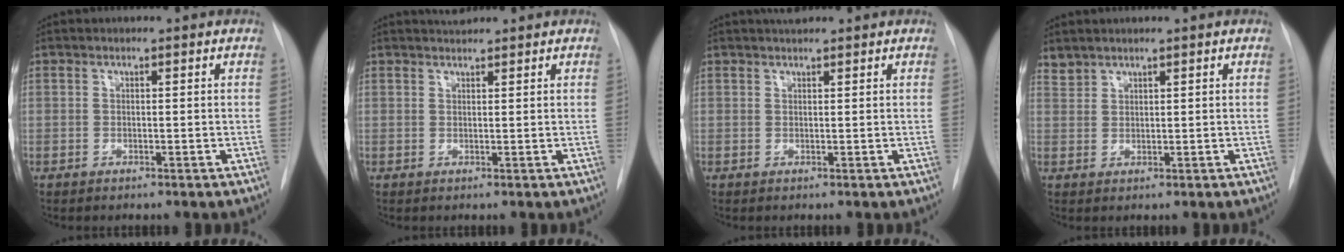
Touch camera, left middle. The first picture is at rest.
{"total": 1.5, "force": [1.5, 0.0, 0.1], "torque": [-0.005, 0.005, 0.029]}
{"total": 1.8, "force": [1.7, 0.2, 0.7], "torque": [-0.012, 0.012, 0.029]}
{"total": 1.8, "force": [1.7, 0.3, -0.1], "torque": [0.003, 0.008, 0.038]}